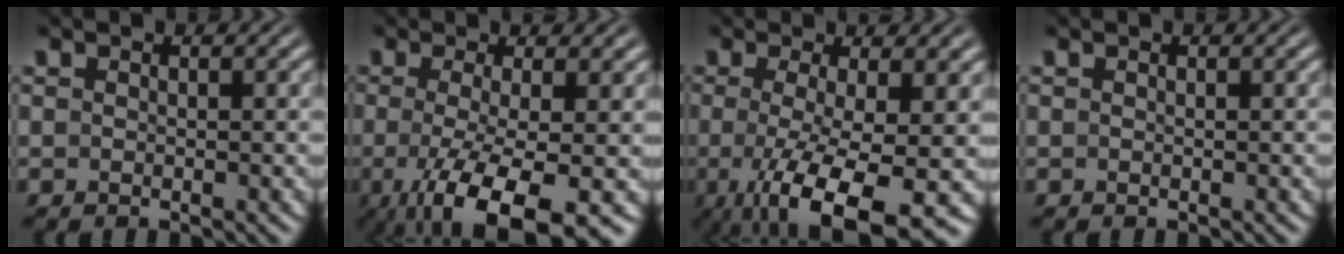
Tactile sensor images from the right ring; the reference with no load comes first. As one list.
[{"total": 8.2, "force": [-4.1, 2.4, 6.7], "torque": [-0.132, -0.043, -0.037]}, {"total": 8.8, "force": [-3.8, 2.5, 7.5], "torque": [-0.142, -0.040, -0.033]}, {"total": 0.0}]